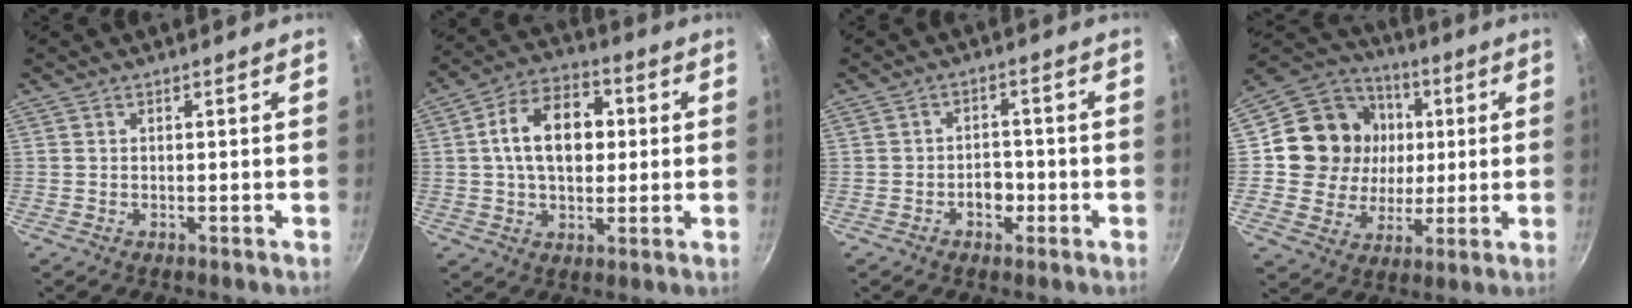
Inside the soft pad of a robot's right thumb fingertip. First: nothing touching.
{"total": 14.1, "force": [1.8, 9.4, 10.4], "torque": [-0.139, 0.021, 0.016]}
{"total": 3.7, "force": [-1.4, 2.7, 2.1], "torque": [-0.006, 0.013, -0.023]}
{"total": 18.1, "force": [2.8, 16.3, 7.3], "torque": [-0.110, 0.012, 0.048]}